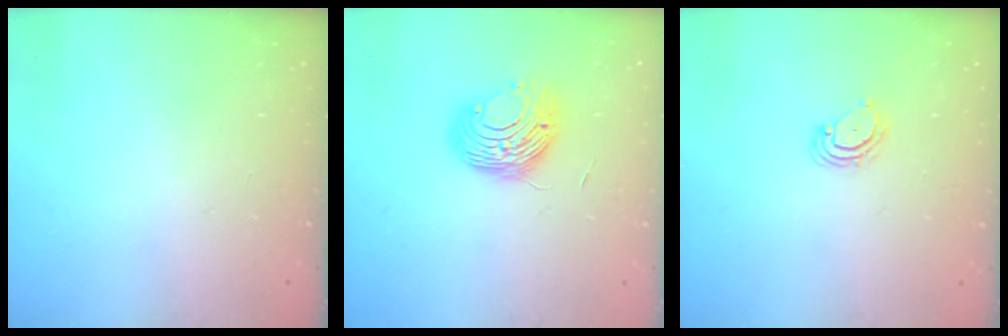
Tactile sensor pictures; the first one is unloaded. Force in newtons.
{"total": 9.4, "press": 9.4, "slide": 0.3}
{"total": 4.7, "press": 4.6, "slide": 0.4}